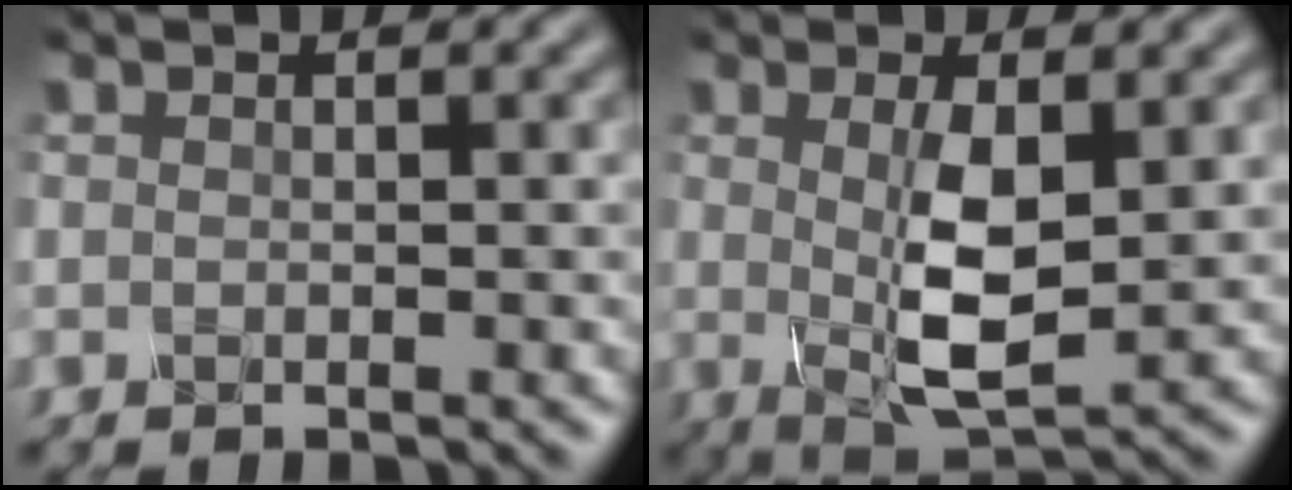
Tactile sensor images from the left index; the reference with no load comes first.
{"total": 4.7, "force": [0.5, 1.3, 4.5], "torque": [-0.095, -0.006, 0.013]}